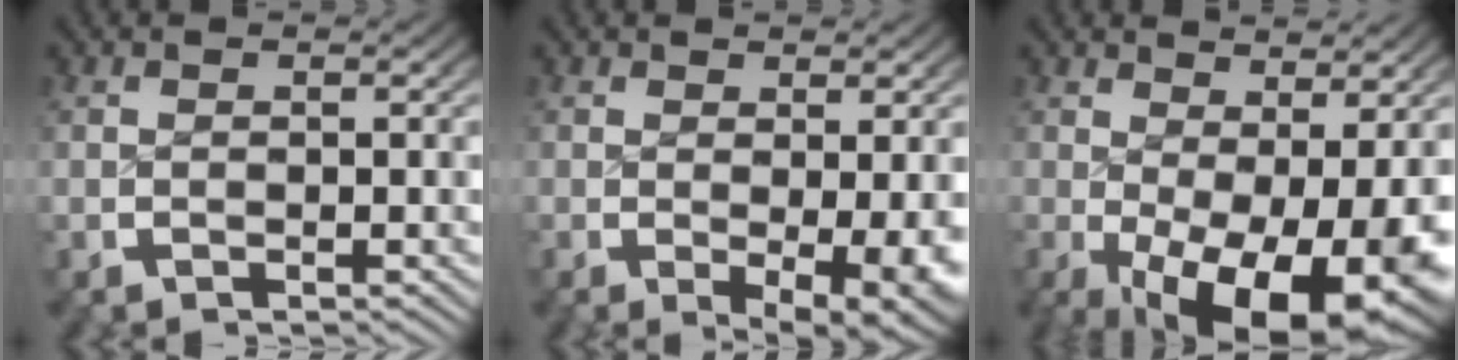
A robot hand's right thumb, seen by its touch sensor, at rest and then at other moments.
{"total": 4.4, "force": [-0.5, 2.0, 3.9], "torque": [-0.059, -0.025, 0.005]}
{"total": 11.0, "force": [-2.8, 5.9, 8.8], "torque": [-0.141, -0.054, -0.013]}